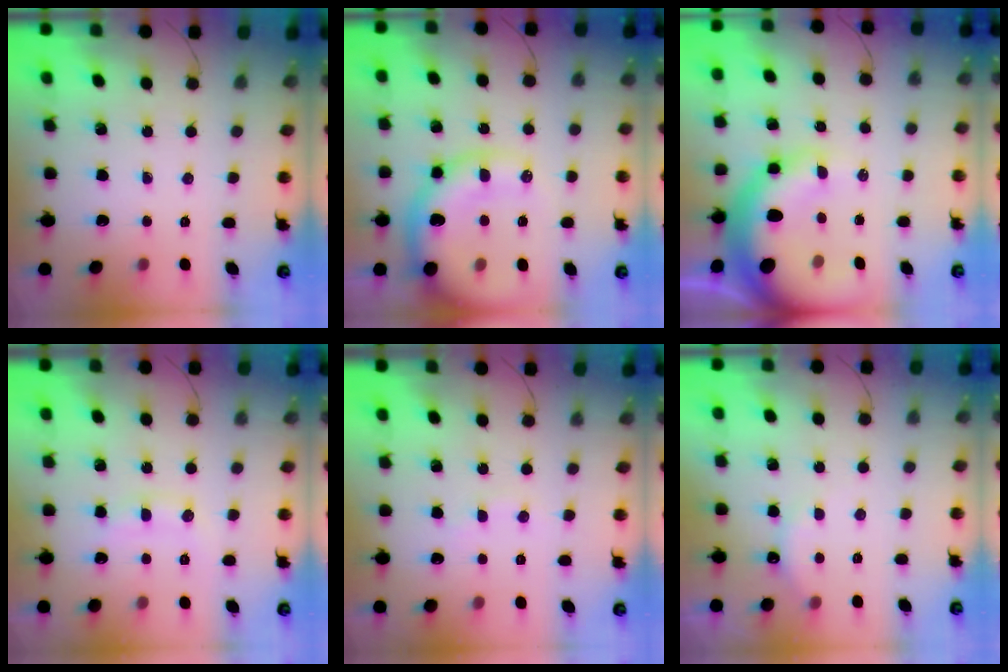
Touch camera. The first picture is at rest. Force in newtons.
{"total": 17.7, "press": 17.3, "slide": 3.9}
{"total": 15.4, "press": 15.0, "slide": 3.3}
{"total": 7.8, "press": 7.7, "slide": 0.9}
{"total": 5.2, "press": 5.1, "slide": 1.0}
{"total": 6.1, "press": 6.0, "slide": 0.9}